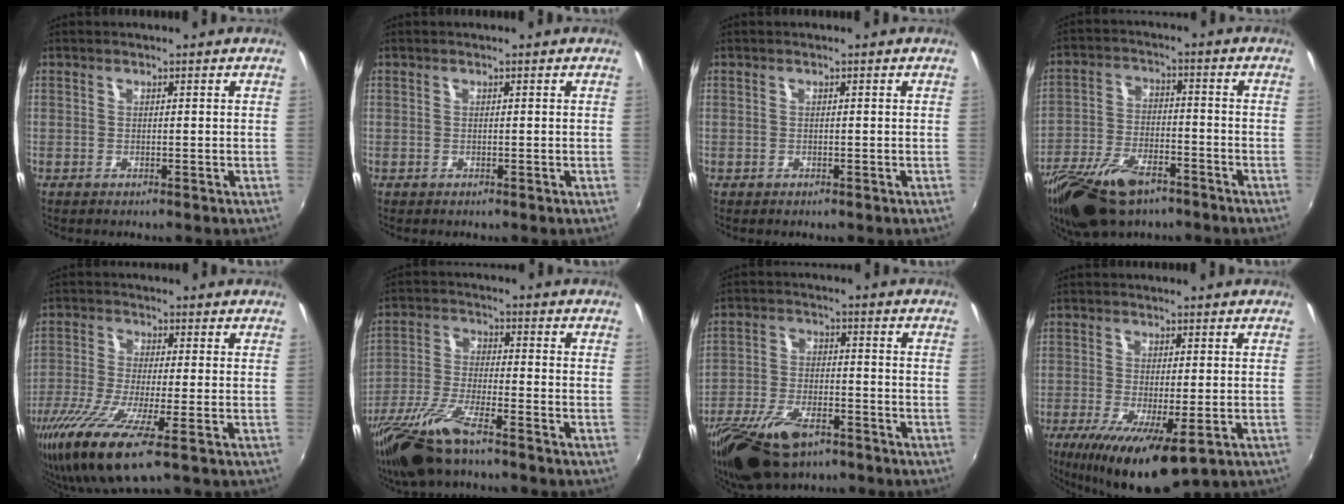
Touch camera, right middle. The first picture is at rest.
{"total": 0.0}
{"total": 0.0}
{"total": 16.0, "force": [-10.5, 7.5, 9.4], "torque": [-0.212, -0.025, -0.190]}
{"total": 12.3, "force": [-6.9, 1.2, 10.1], "torque": [-0.222, -0.045, -0.132]}
{"total": 13.6, "force": [-10.1, 2.5, 8.8], "torque": [-0.189, -0.035, -0.196]}
{"total": 15.7, "force": [-10.2, 7.3, 9.5], "torque": [-0.218, -0.028, -0.184]}
{"total": 11.5, "force": [-5.6, 3.1, 9.5], "torque": [-0.190, -0.043, -0.089]}